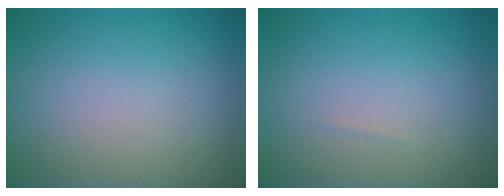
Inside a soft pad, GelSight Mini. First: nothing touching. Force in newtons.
{"total": 0.0}